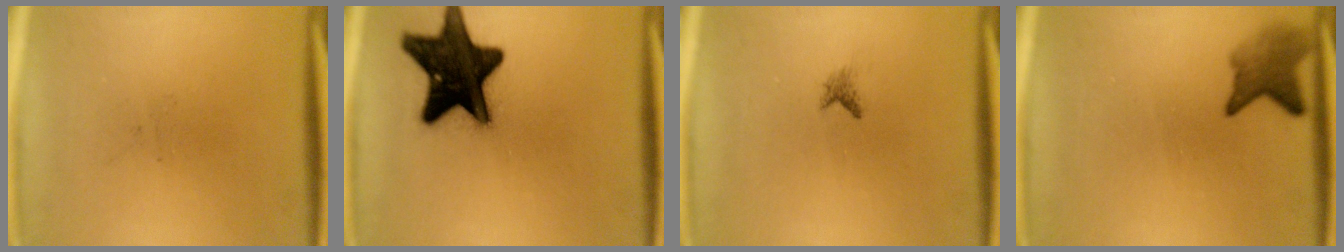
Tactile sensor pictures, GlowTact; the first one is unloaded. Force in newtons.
{"total": 18.6}
{"total": 0.8}
{"total": 4.1}